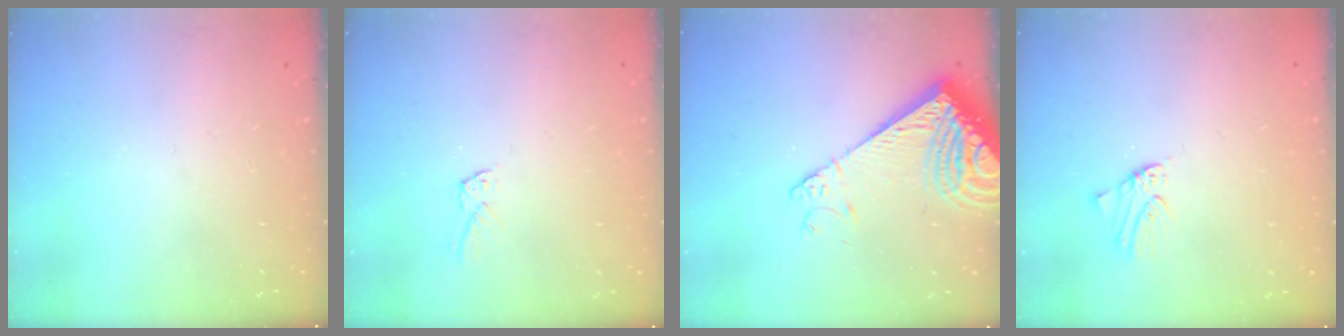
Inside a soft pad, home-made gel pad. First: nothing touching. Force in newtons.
{"total": 2.2, "press": 2.2, "slide": 0.1}
{"total": 14.1, "press": 13.9, "slide": 2.2}
{"total": 0.0}